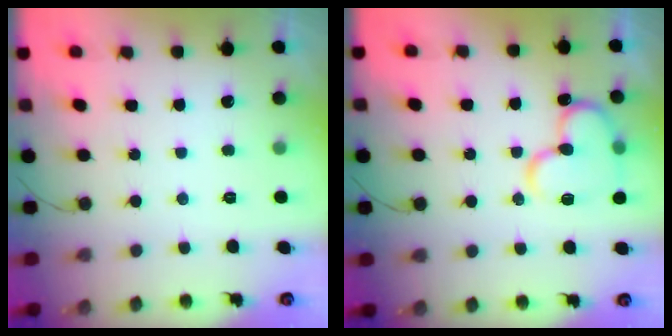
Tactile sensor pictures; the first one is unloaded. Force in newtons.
{"total": 15.8, "press": 15.7, "slide": 1.8}